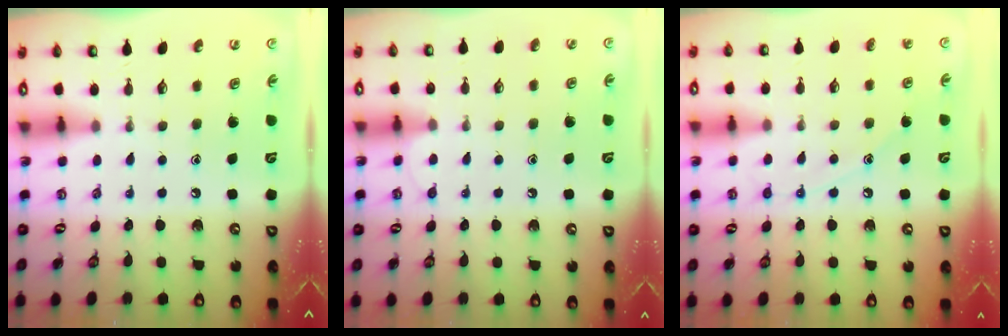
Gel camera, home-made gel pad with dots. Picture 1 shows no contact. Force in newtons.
{"total": 4.6, "press": 4.5, "slide": 0.5}
{"total": 8.3, "press": 8.3, "slide": 0.7}